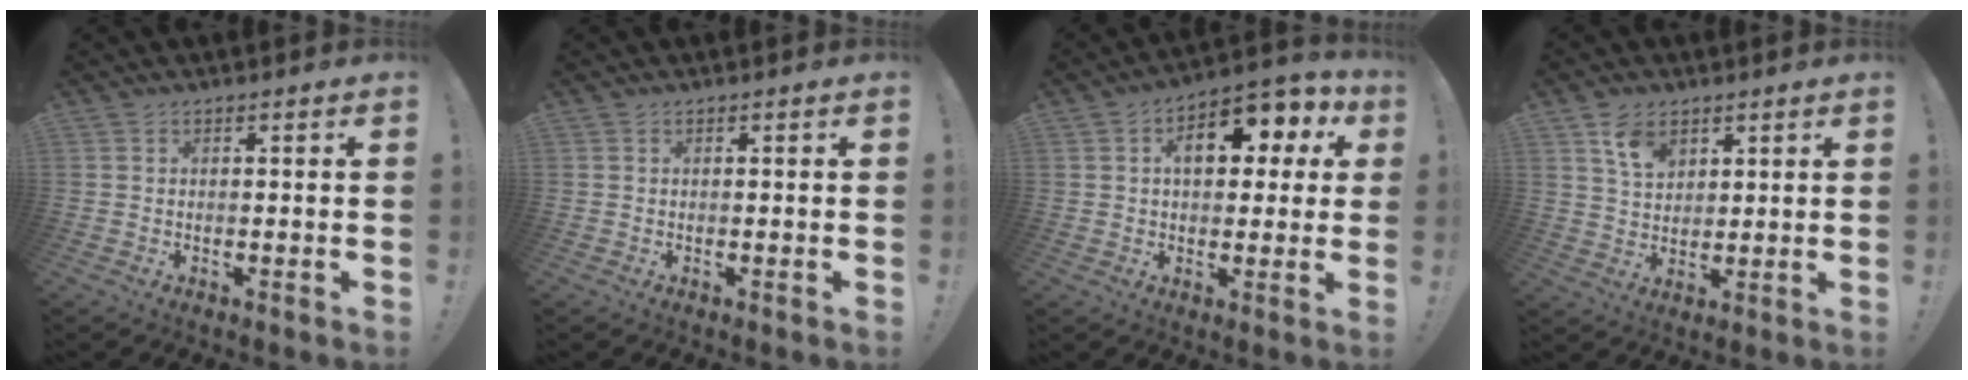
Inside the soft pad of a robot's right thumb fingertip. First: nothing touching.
{"total": 0.0}
{"total": 12.5, "force": [3.4, 7.5, 9.4], "torque": [-0.122, -0.004, 0.056]}
{"total": 7.4, "force": [4.5, 4.7, 3.6], "torque": [-0.050, -0.021, 0.082]}